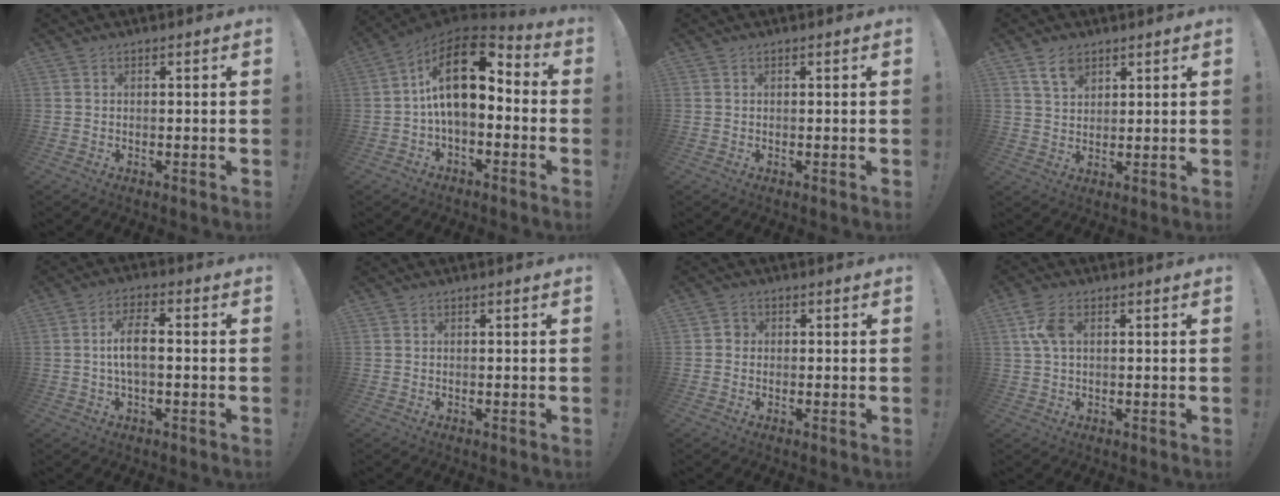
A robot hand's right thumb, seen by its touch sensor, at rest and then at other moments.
{"total": 17.5, "force": [3.2, 8.9, 14.7], "torque": [-0.258, -0.008, 0.057]}
{"total": 0.0}
{"total": 5.8, "force": [3.7, 3.4, 2.9], "torque": [-0.046, -0.014, 0.070]}
{"total": 7.4, "force": [-0.4, 2.8, 6.9], "torque": [-0.128, 0.004, -0.009]}
{"total": 0.0}
{"total": 1.9, "force": [-0.4, 1.7, 0.9], "torque": [-0.015, 0.008, -0.008]}
{"total": 6.1, "force": [1.8, 3.2, 4.9], "torque": [-0.099, 0.001, 0.030]}